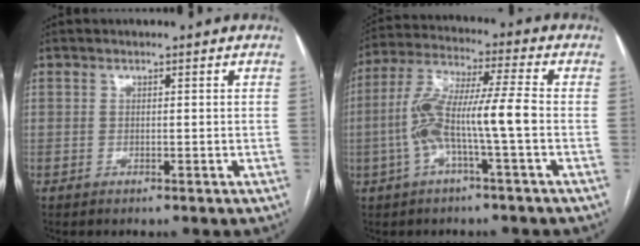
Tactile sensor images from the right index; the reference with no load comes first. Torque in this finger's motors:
{"motor_torque": [1.16, -0.55, 0.41, 0.21]}